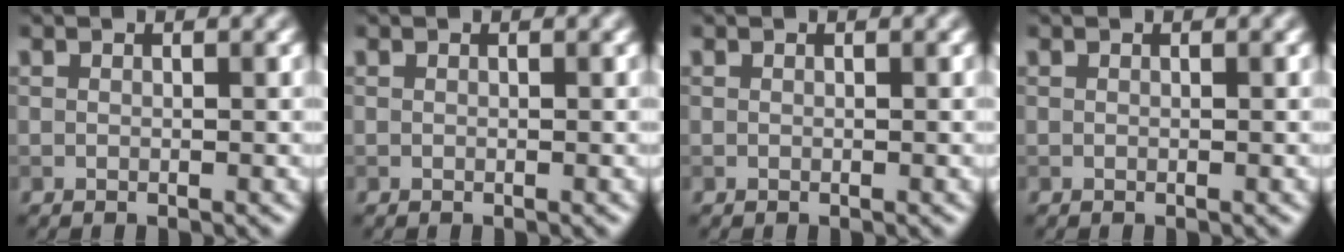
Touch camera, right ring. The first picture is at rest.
{"total": 0.0}
{"total": 0.0}
{"total": 0.0}